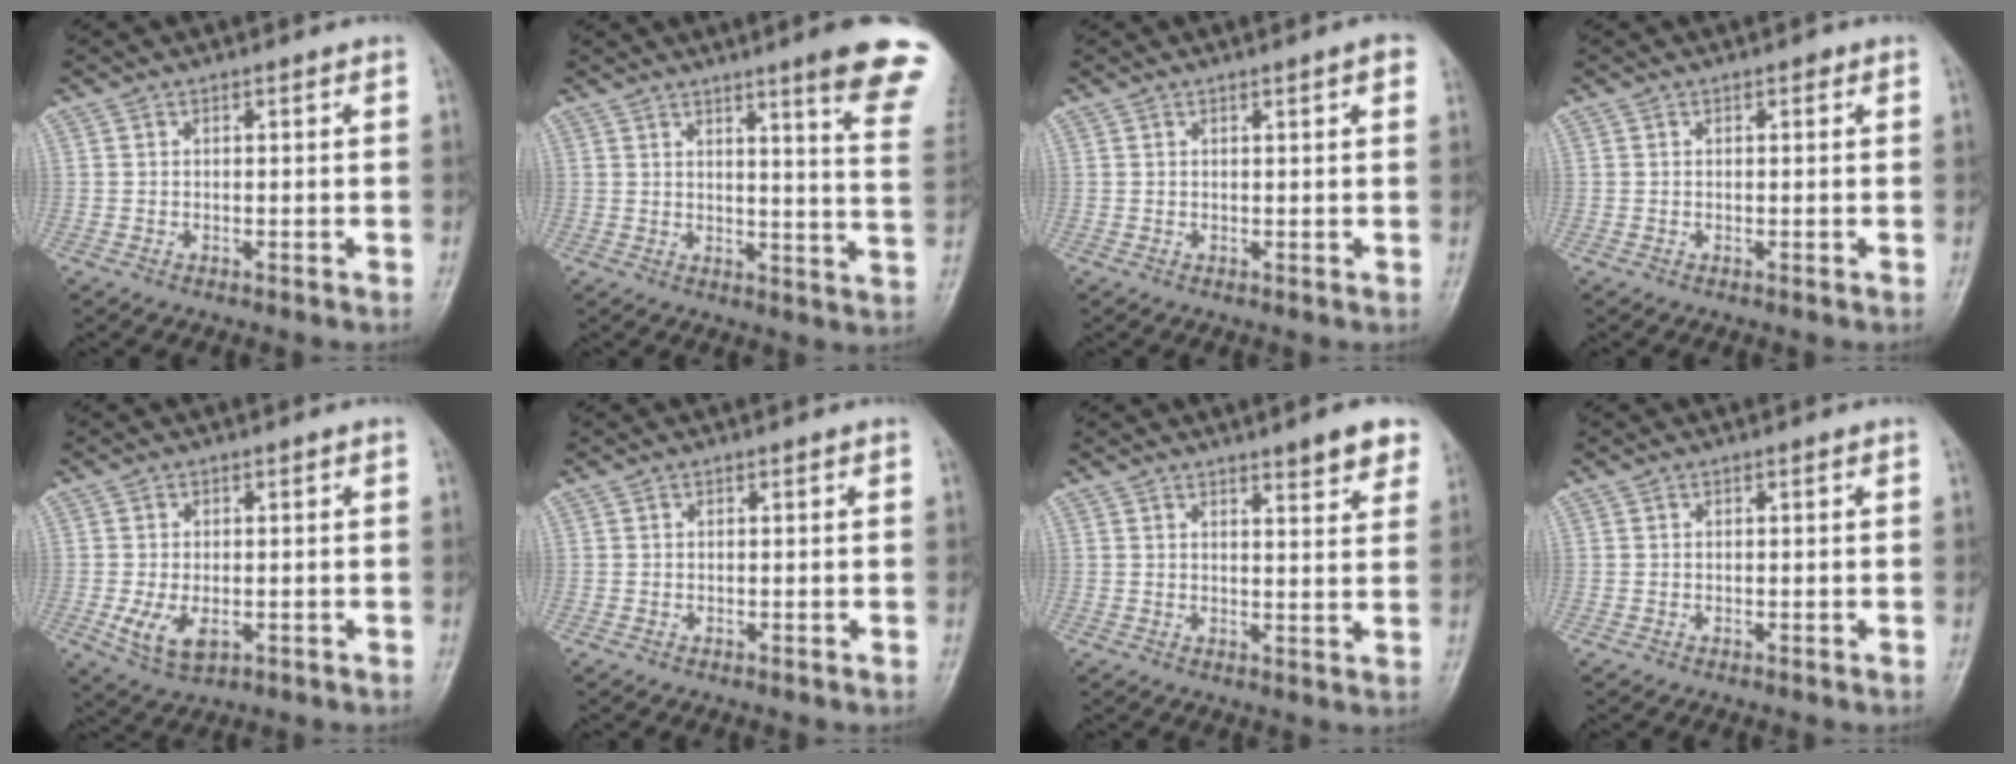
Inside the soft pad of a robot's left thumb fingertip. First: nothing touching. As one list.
[{"total": 15.6, "force": [10.6, 0.6, 11.4], "torque": [-0.119, -0.065, 0.117]}, {"total": 2.2, "force": [1.1, 0.3, 1.9], "torque": [-0.025, -0.001, 0.013]}, {"total": 0.6, "force": [0.3, 0.4, 0.4], "torque": [-0.001, 0.000, 0.001]}, {"total": 5.9, "force": [-1.5, 3.4, 4.6], "torque": [-0.088, -0.009, -0.019]}, {"total": 0.0}, {"total": 6.4, "force": [4.4, 1.4, 4.4], "torque": [-0.041, -0.023, 0.054]}, {"total": 0.0}]